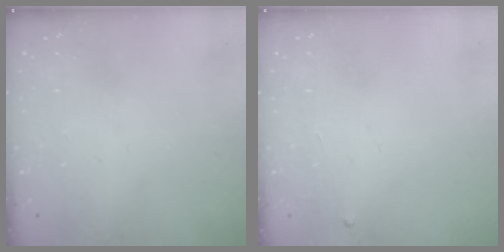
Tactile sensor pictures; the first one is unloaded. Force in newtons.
{"total": 2.6, "press": 2.6, "slide": 0.4}